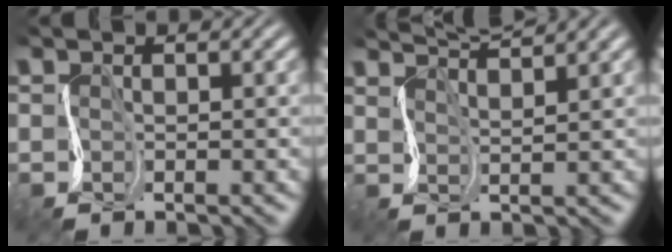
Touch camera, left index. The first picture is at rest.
{"total": 5.0, "force": [4.5, 0.4, 2.1], "torque": [-0.021, 0.024, 0.049]}